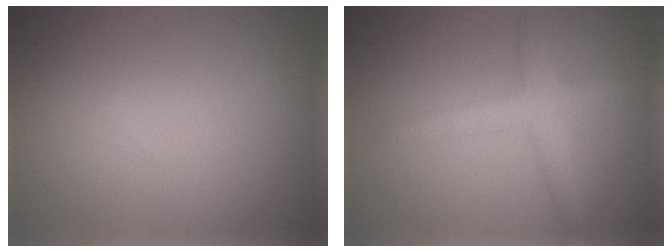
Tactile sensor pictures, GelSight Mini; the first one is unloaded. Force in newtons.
{"total": 3.0, "press": 3.0, "slide": 0.1}